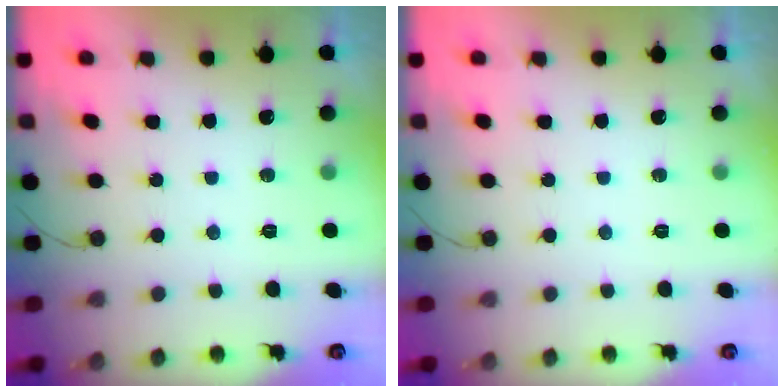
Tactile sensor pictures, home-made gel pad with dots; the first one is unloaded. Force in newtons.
{"total": 0.0}